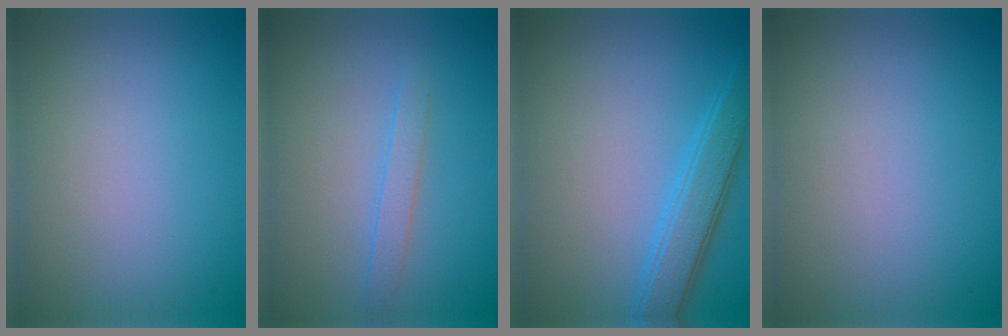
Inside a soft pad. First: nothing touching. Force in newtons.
{"total": 1.5, "press": 1.5, "slide": 0.0}
{"total": 3.4, "press": 3.4, "slide": 0.2}
{"total": 0.0}